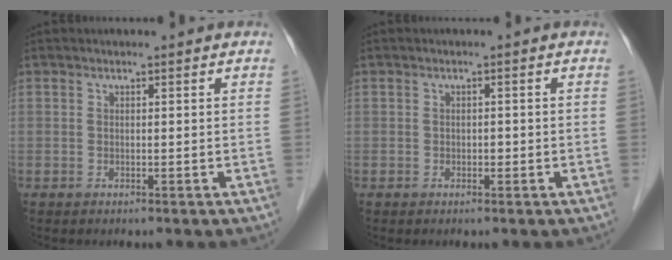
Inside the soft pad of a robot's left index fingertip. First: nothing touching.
{"total": 0.9, "force": [-0.4, 0.6, 0.5], "torque": [-0.007, -0.001, -0.007]}